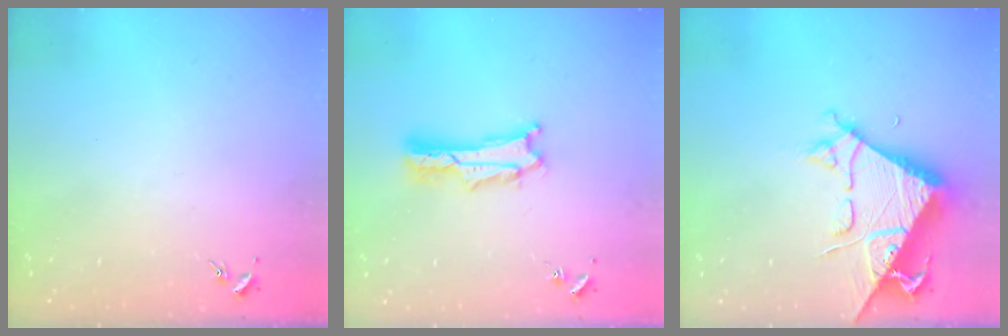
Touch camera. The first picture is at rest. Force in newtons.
{"total": 2.1, "press": 2.1, "slide": 0.3}
{"total": 8.5, "press": 8.4, "slide": 0.9}